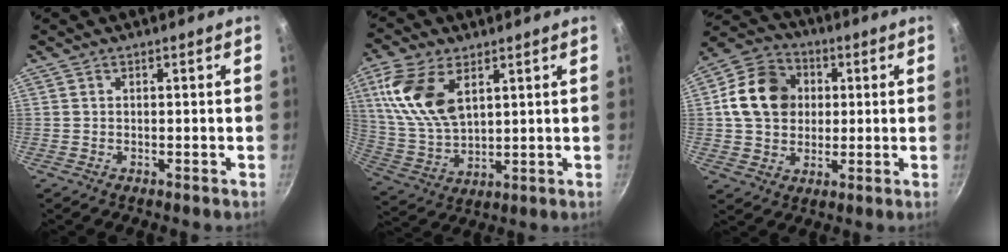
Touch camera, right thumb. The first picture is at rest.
{"total": 14.4, "force": [5.5, 8.0, 10.7], "torque": [-0.204, -0.020, 0.118]}
{"total": 13.7, "force": [2.1, 11.2, 7.5], "torque": [-0.105, 0.014, 0.024]}